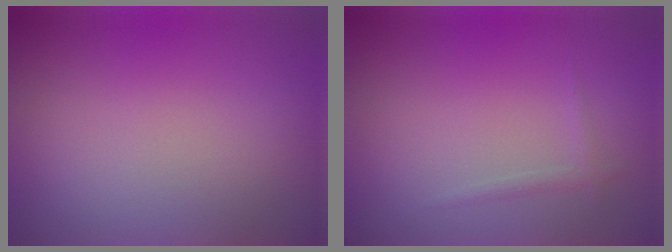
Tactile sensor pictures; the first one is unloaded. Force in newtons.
{"total": 0.7, "press": 0.7, "slide": 0.1}